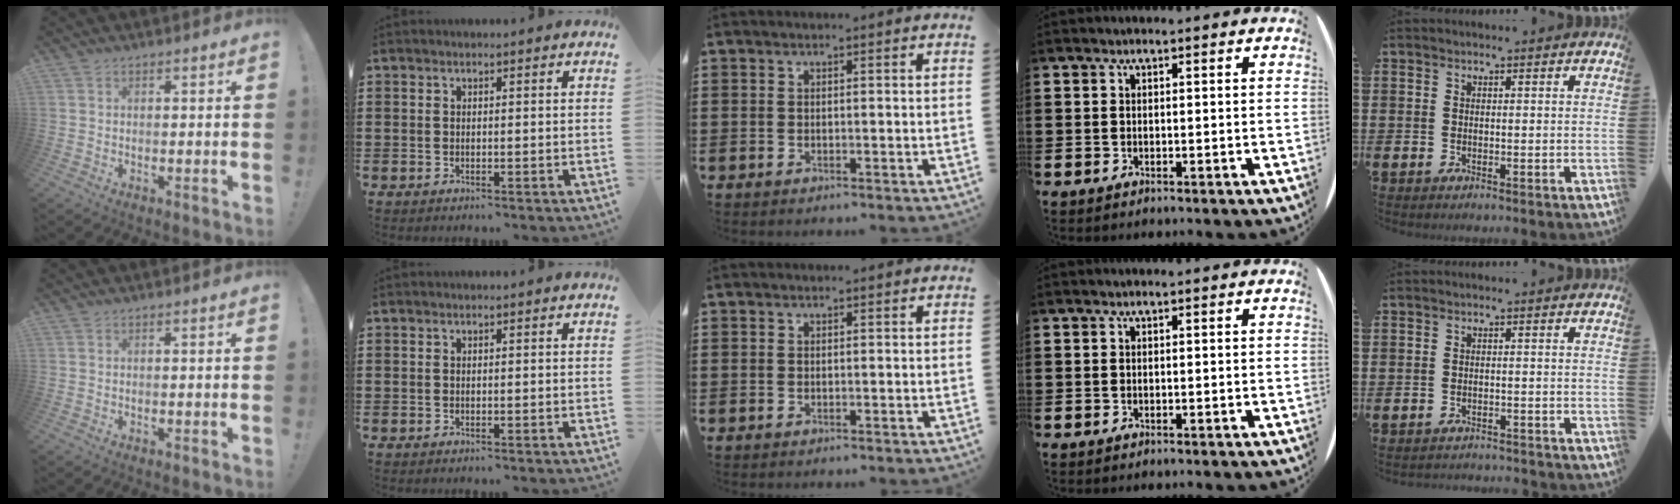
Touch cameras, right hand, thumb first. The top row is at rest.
{"little": {"total": 1.2, "force": [-1.2, 0.0, 0.0], "torque": [-0.003, 0.003, -0.026]}}